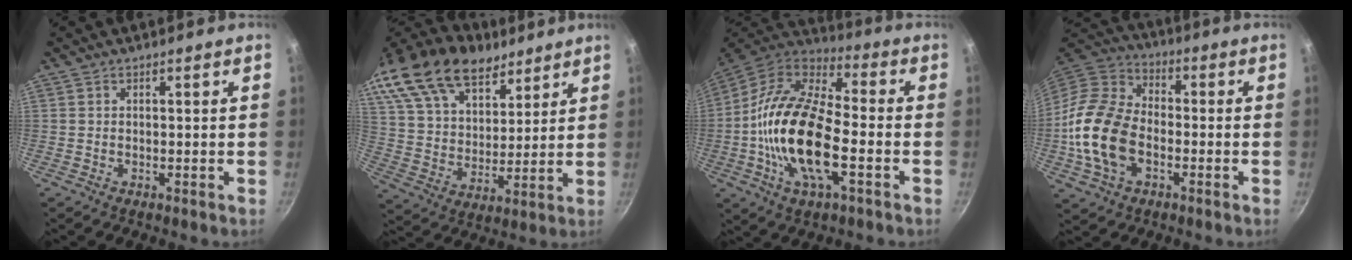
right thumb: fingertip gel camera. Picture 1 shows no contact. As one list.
[{"total": 28.1, "force": [19.1, 15.6, 13.4], "torque": [-0.268, -0.019, 0.344]}, {"total": 21.3, "force": [-4.2, 9.5, 18.6], "torque": [-0.349, 0.030, -0.094]}, {"total": 17.5, "force": [-3.8, 11.6, 12.5], "torque": [-0.230, 0.029, -0.086]}]